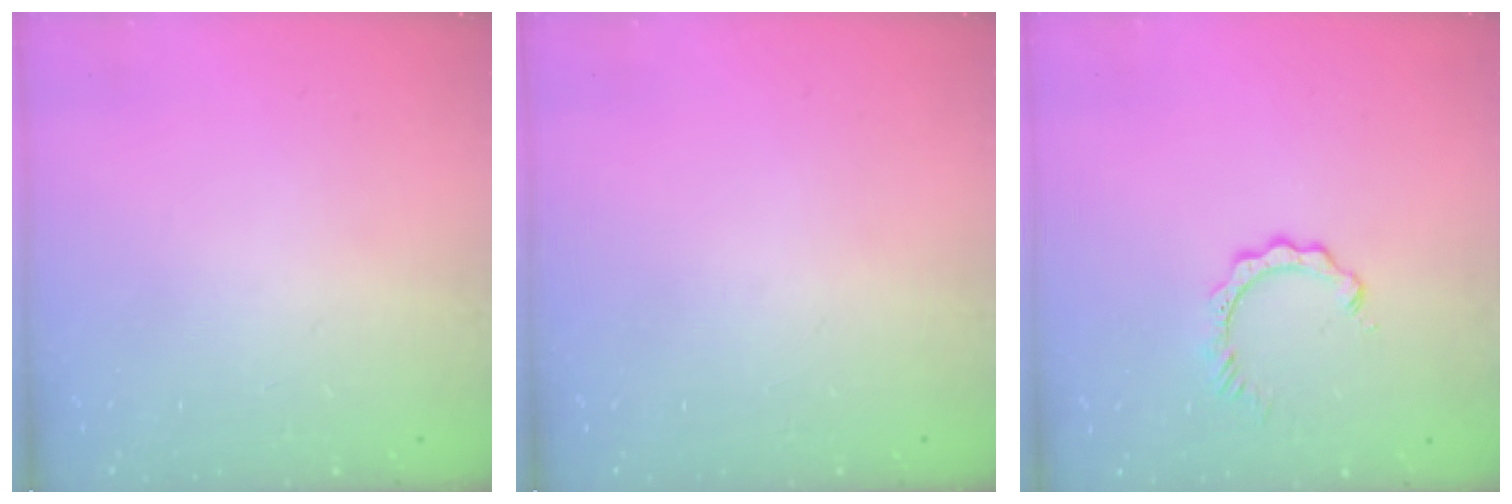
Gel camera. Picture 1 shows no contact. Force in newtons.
{"total": 0.0}
{"total": 3.0, "press": 2.9, "slide": 0.3}